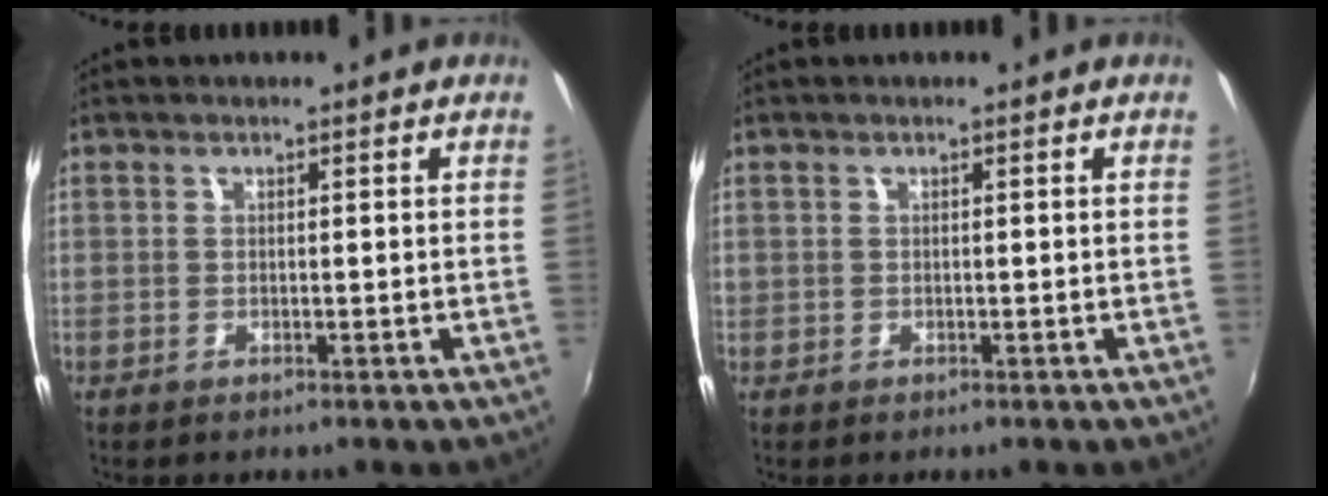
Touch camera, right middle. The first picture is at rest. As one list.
[{"total": 0.7, "force": [-0.1, 0.7, 0.1], "torque": [-0.001, -0.002, -0.005]}]